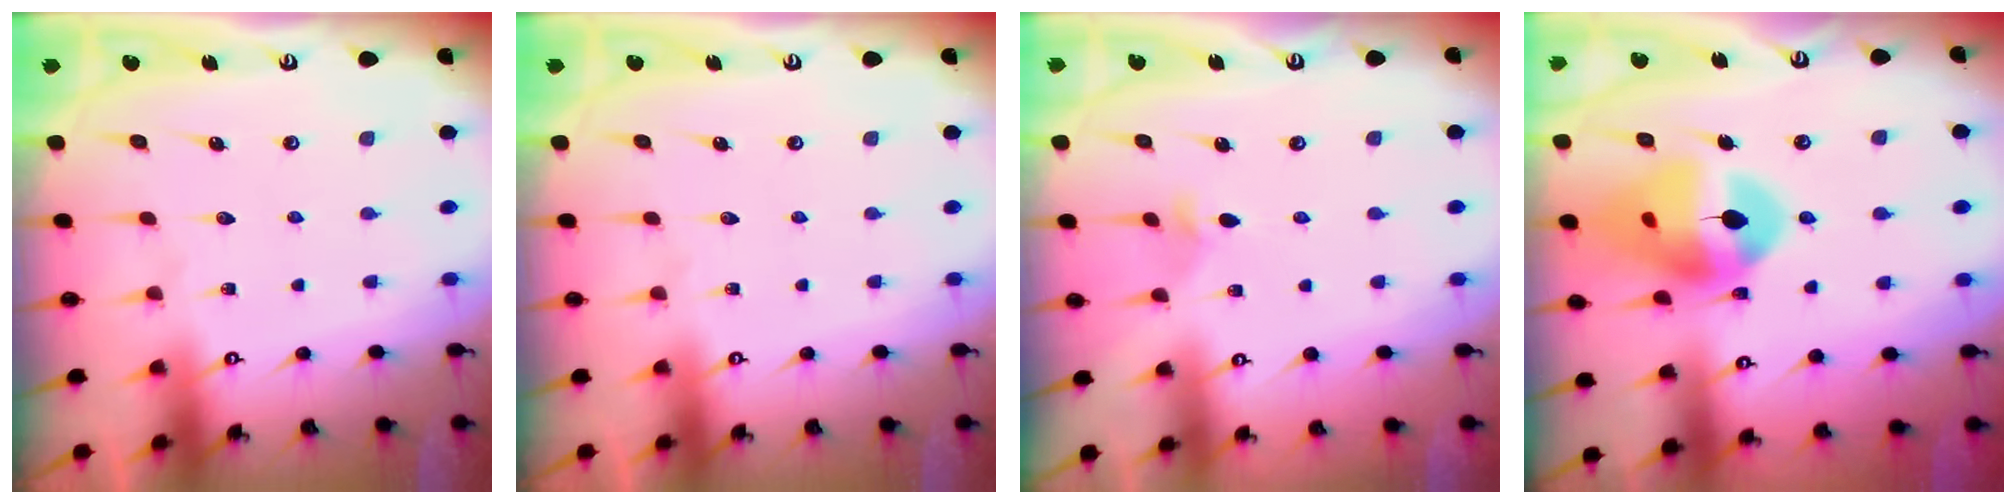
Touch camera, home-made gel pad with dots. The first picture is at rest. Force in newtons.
{"total": 0.0}
{"total": 2.7, "press": 2.6, "slide": 0.7}
{"total": 17.6, "press": 17.5, "slide": 2.3}